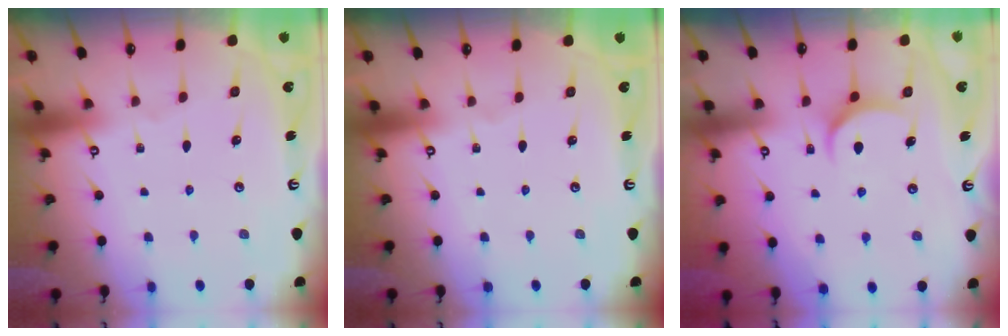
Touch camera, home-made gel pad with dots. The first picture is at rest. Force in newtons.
{"total": 0.0}
{"total": 6.6, "press": 6.6, "slide": 0.5}